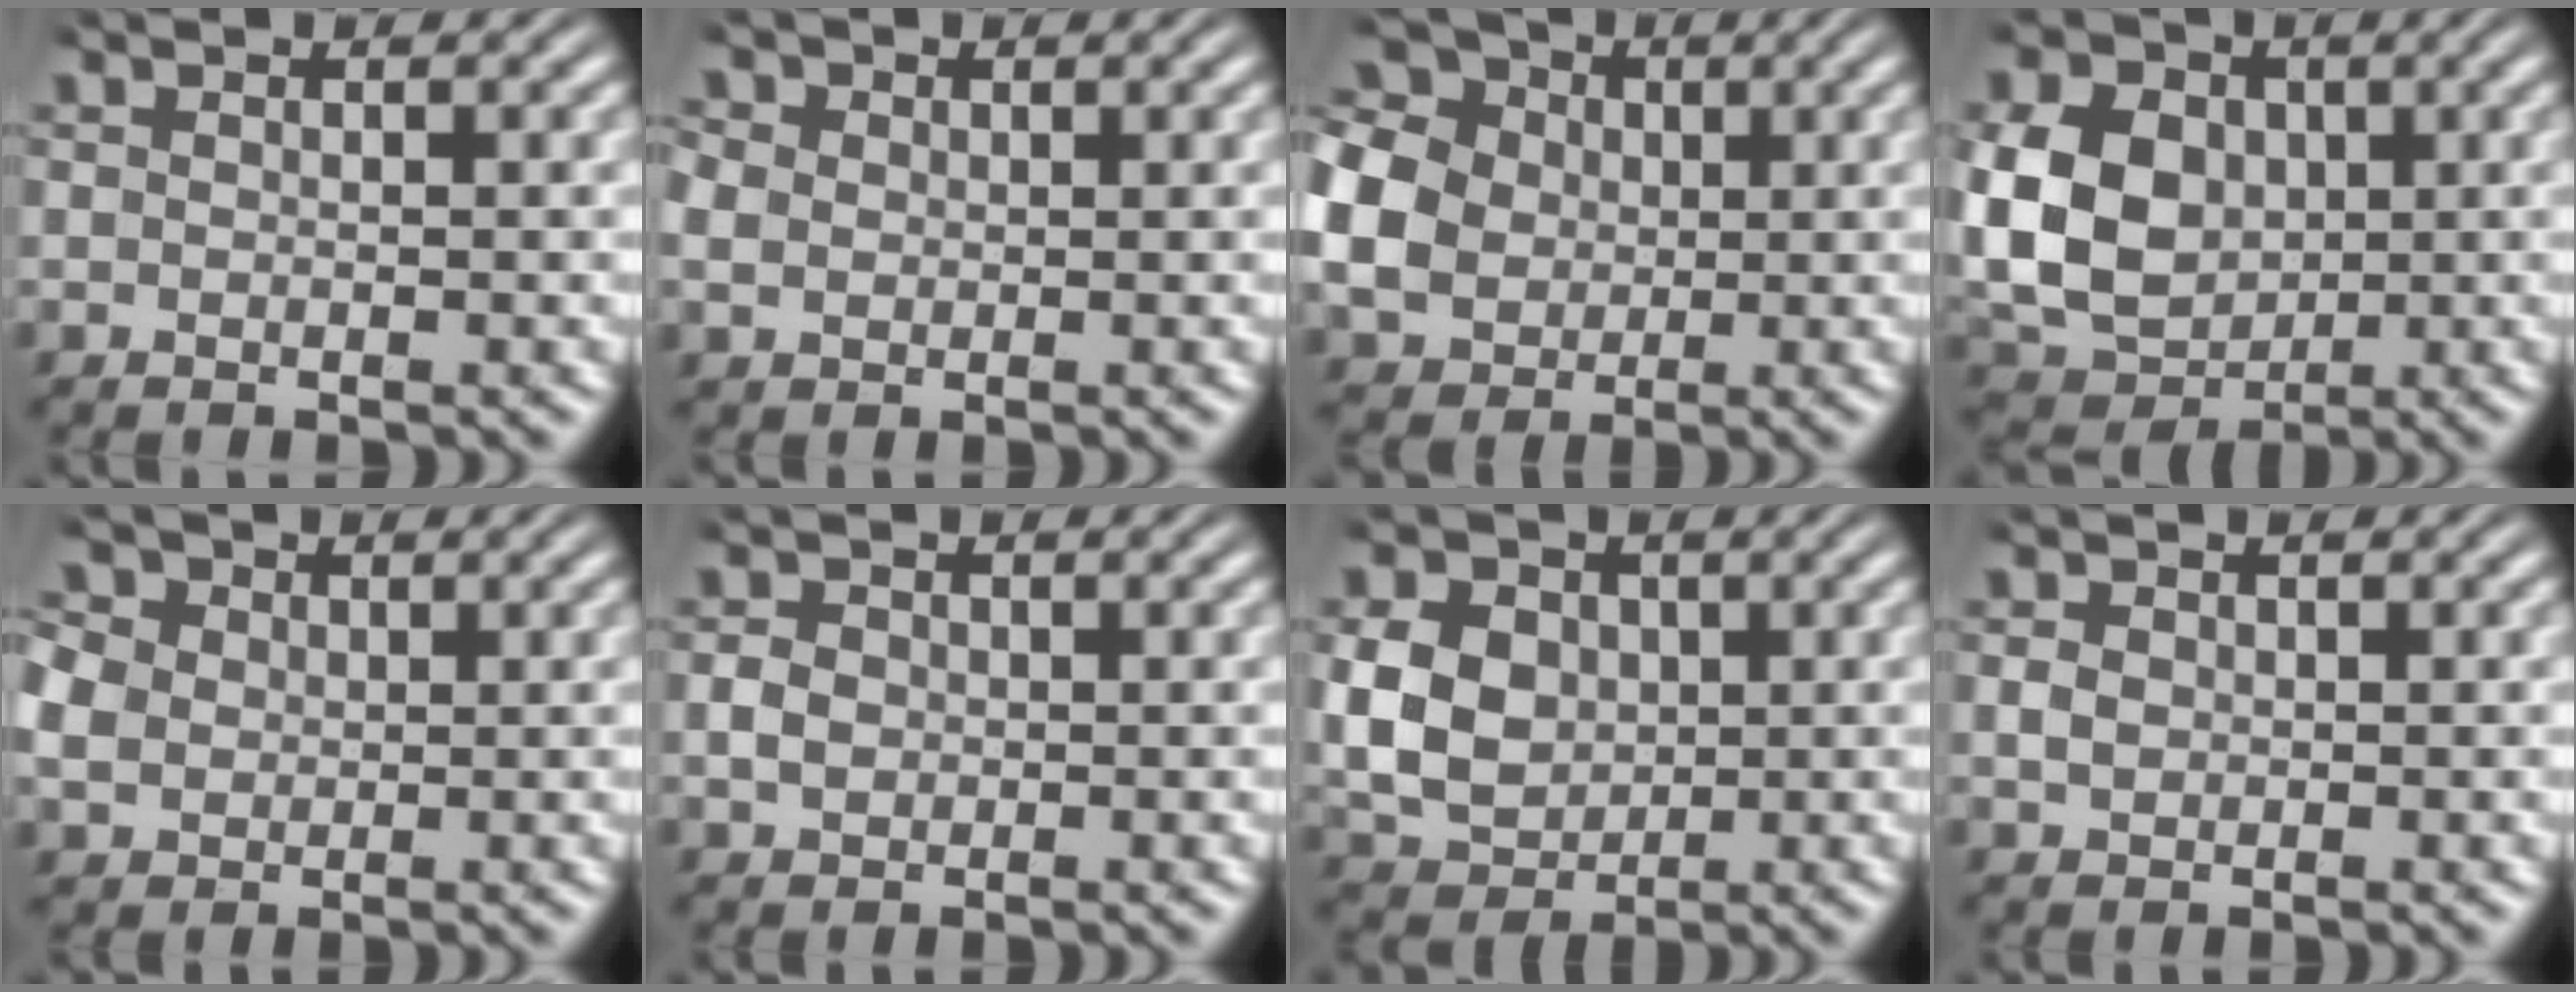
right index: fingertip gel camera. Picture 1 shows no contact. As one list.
[{"total": 3.3, "force": [0.5, 3.1, 1.1], "torque": [-0.036, -0.006, 0.010]}, {"total": 13.1, "force": [2.4, 11.1, 6.5], "torque": [-0.148, -0.013, 0.031]}, {"total": 10.1, "force": [-0.5, 8.5, 5.4], "torque": [-0.124, -0.041, 0.004]}, {"total": 5.4, "force": [0.9, 4.7, 2.5], "torque": [-0.066, -0.009, 0.018]}, {"total": 0.9, "force": [-0.3, 0.8, 0.4], "torque": [-0.012, -0.006, 0.000]}, {"total": 8.2, "force": [-0.4, 7.3, 3.8], "torque": [-0.092, -0.035, 0.005]}, {"total": 0.7, "force": [-0.1, 0.6, 0.3], "torque": [-0.009, -0.007, 0.006]}]